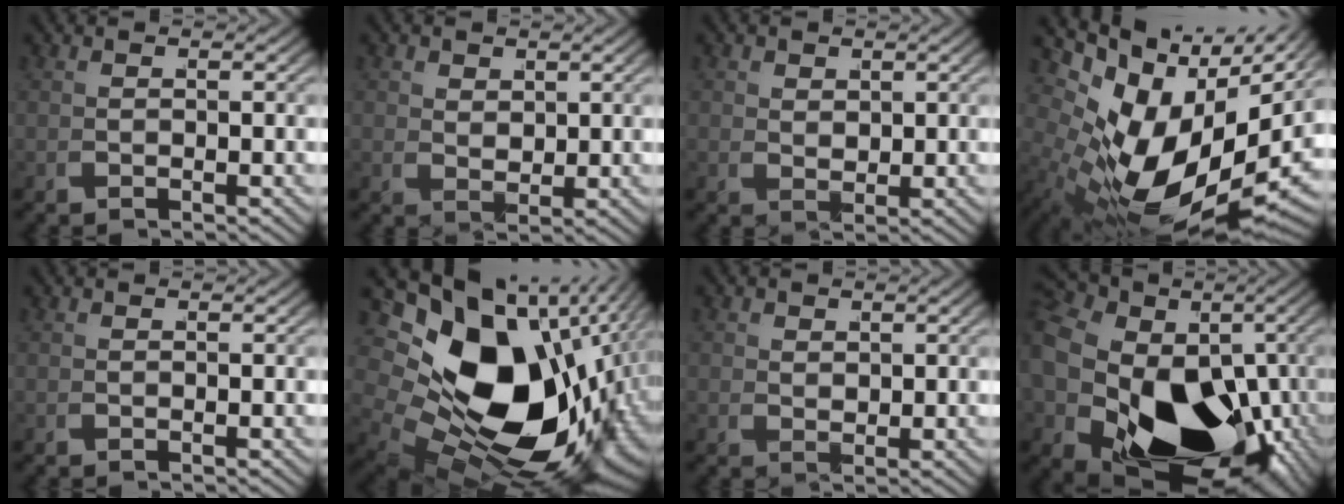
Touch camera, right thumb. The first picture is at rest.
{"total": 1.9, "force": [1.2, 1.2, 0.8], "torque": [-0.006, -0.011, 0.033]}
{"total": 1.6, "force": [1.0, 1.1, 0.5], "torque": [-0.001, -0.009, 0.028]}
{"total": 20.4, "force": [0.5, 12.8, 15.8], "torque": [-0.272, -0.039, 0.026]}
{"total": 0.0}
{"total": 25.0, "force": [-2.1, 16.6, 18.5], "torque": [-0.319, -0.064, -0.008]}
{"total": 1.3, "force": [0.8, 0.9, 0.3], "torque": [0.000, -0.008, 0.023]}
{"total": 25.5, "force": [-4.4, 17.5, 18.1], "torque": [-0.342, -0.098, -0.027]}